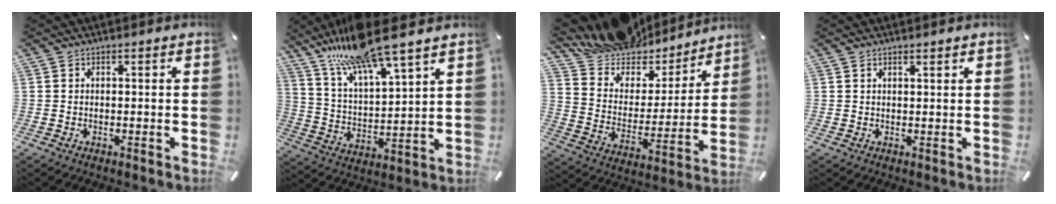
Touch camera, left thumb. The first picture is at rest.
{"total": 15.8, "force": [13.9, 2.3, 7.2], "torque": [-0.167, -0.085, 0.246]}
{"total": 14.1, "force": [12.7, 6.1, 0.5], "torque": [-0.026, -0.129, 0.225]}
{"total": 1.0, "force": [0.9, 0.1, 0.5], "torque": [-0.010, -0.002, 0.016]}